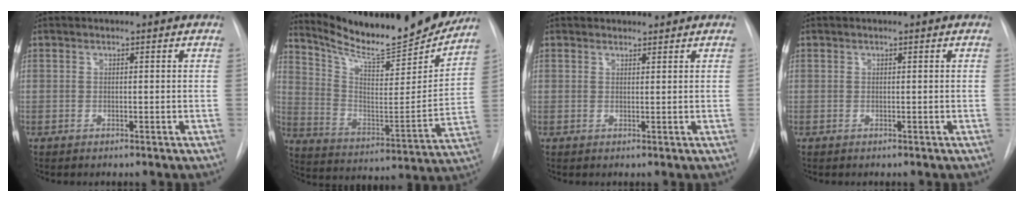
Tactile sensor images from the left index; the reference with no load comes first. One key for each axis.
{"total": 22.2, "fx": 20.2, "fy": 2.3, "fz": 8.9, "tx": -0.149, "ty": -0.064, "tz": 0.300}
{"total": 0.8, "fx": 0.7, "fy": 0.4, "fz": -0.3, "tx": 0.003, "ty": 0.001, "tz": 0.010}
{"total": 0.0}